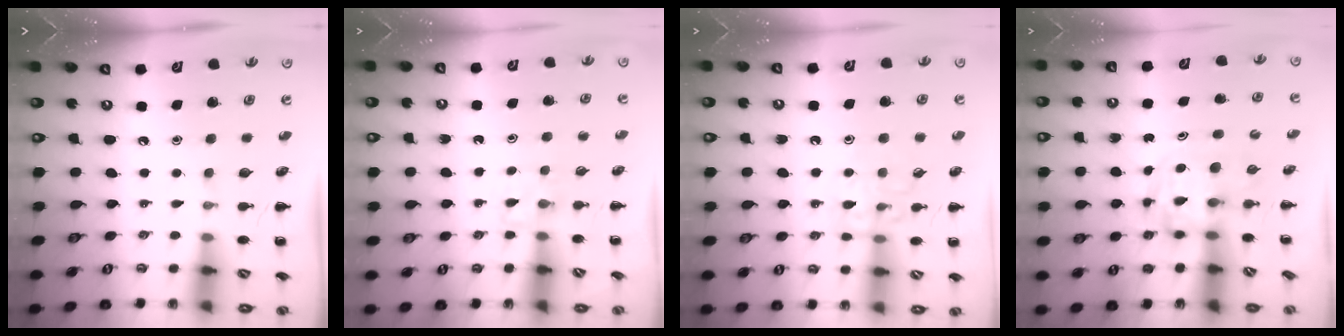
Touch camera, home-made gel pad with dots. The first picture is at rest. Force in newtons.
{"total": 3.4, "press": 3.2, "slide": 1.2}
{"total": 11.2, "press": 11.2, "slide": 0.7}
{"total": 3.7, "press": 3.7, "slide": 0.6}